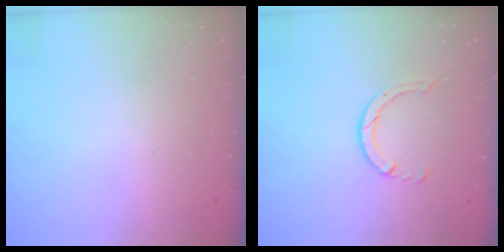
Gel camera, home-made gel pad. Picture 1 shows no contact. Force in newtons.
{"total": 4.7, "press": 4.7, "slide": 0.4}